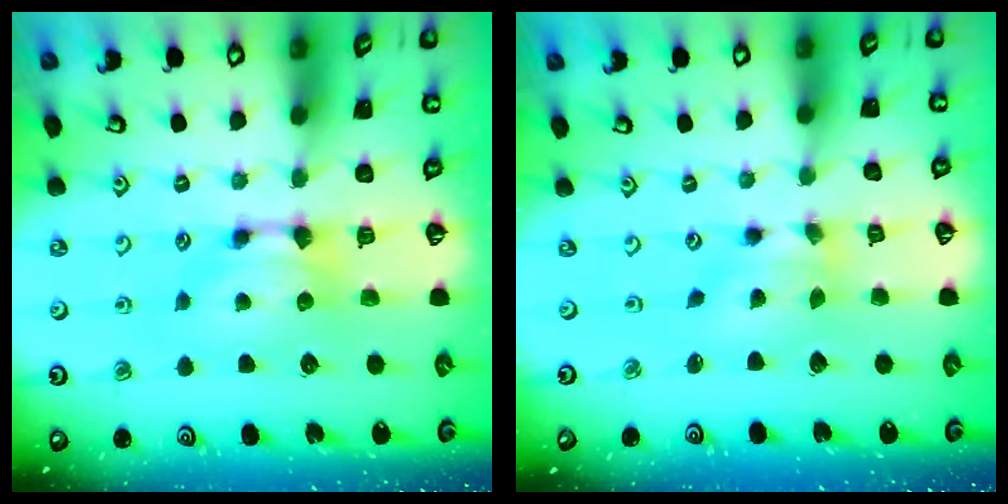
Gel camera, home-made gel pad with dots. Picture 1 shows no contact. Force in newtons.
{"total": 2.6, "press": 2.1, "slide": 1.6}